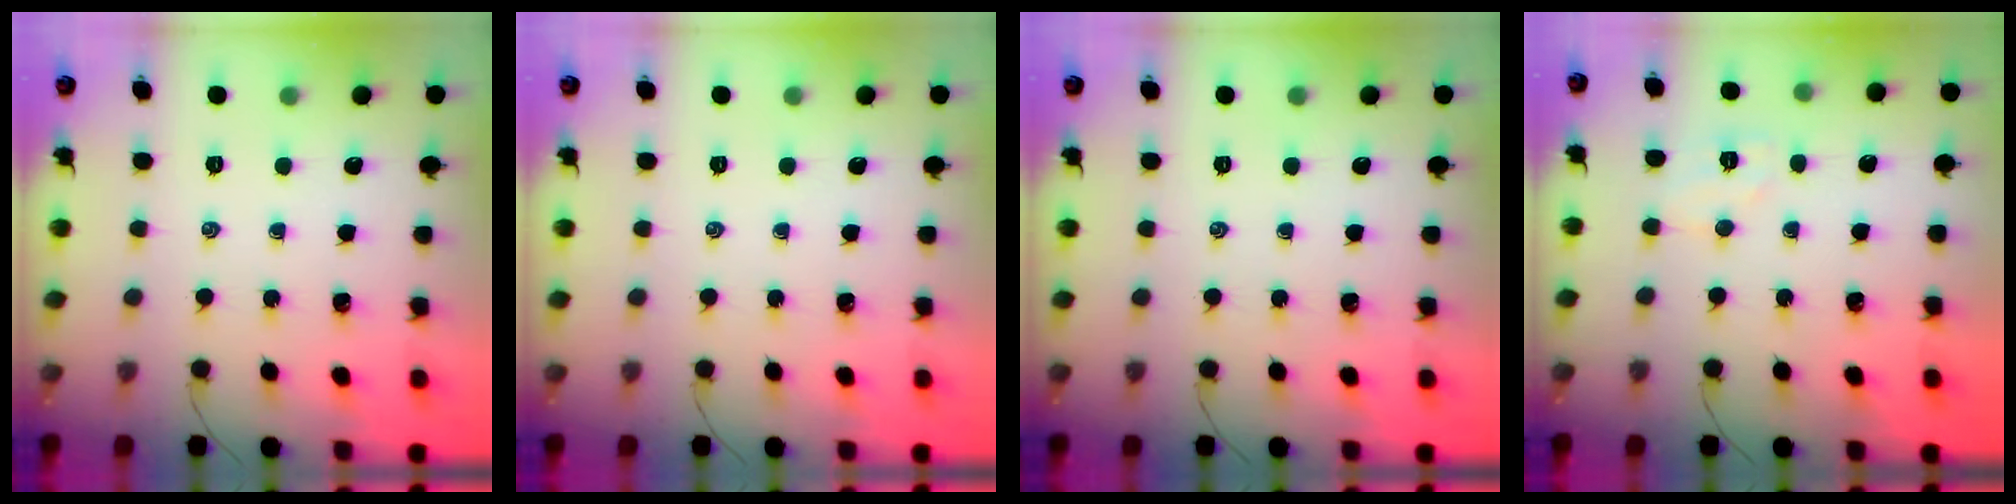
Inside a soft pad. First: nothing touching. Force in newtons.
{"total": 0.0}
{"total": 0.0}
{"total": 5.8, "press": 5.7, "slide": 1.1}